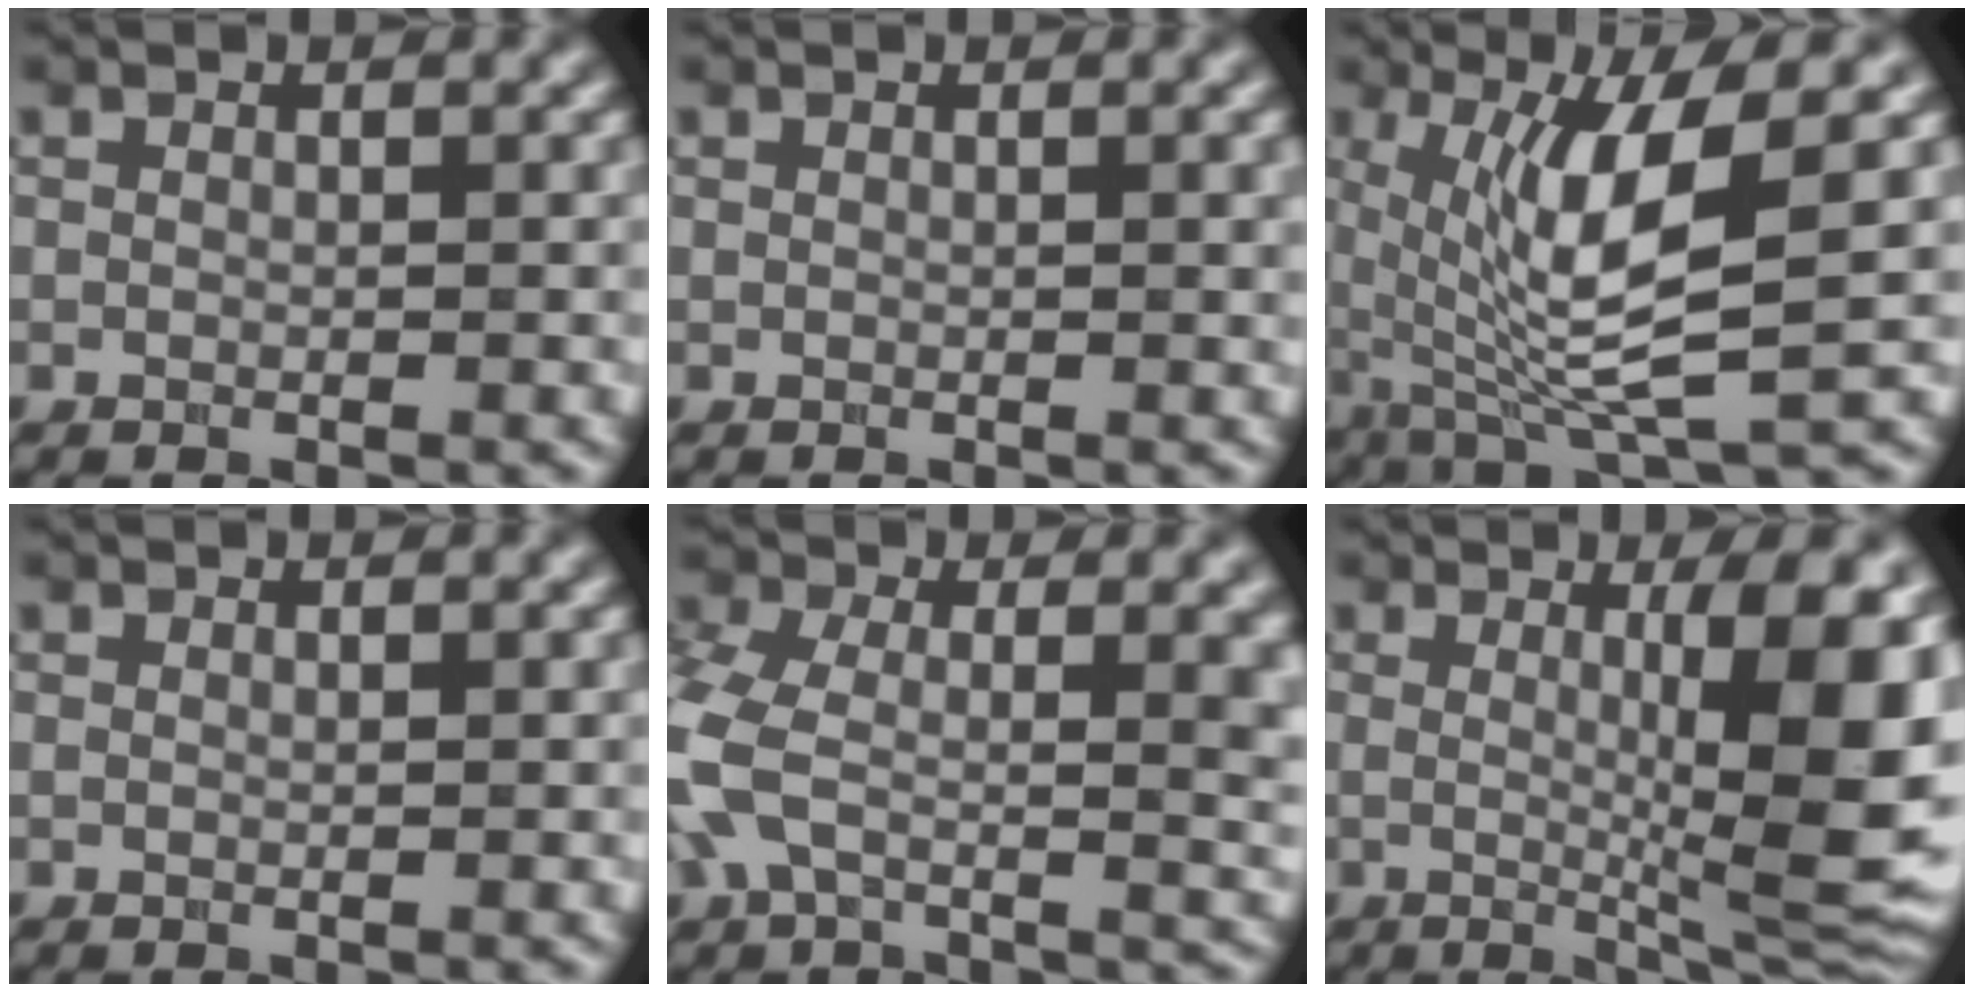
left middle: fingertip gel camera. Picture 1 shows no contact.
{"total": 1.1, "force": [0.4, 0.4, 0.9], "torque": [-0.010, 0.003, 0.006]}
{"total": 8.2, "force": [0.8, 1.8, 8.0], "torque": [-0.154, -0.008, 0.030]}
{"total": 0.0}
{"total": 10.3, "force": [-0.9, 5.2, 8.8], "torque": [-0.226, -0.019, -0.011]}
{"total": 10.2, "force": [0.5, 2.0, 10.0], "torque": [-0.128, -0.011, 0.022]}